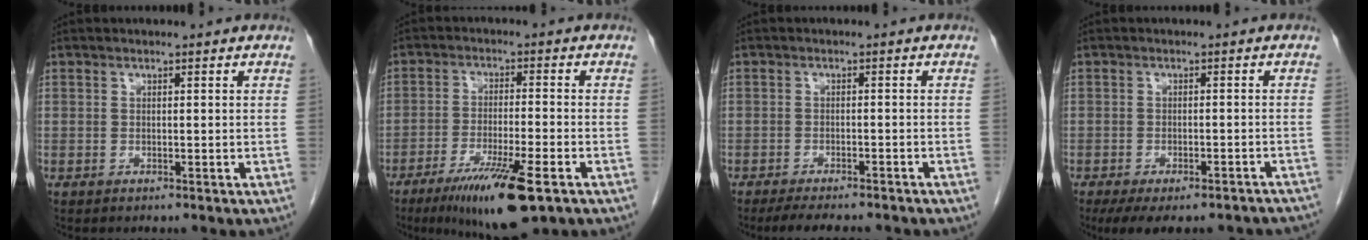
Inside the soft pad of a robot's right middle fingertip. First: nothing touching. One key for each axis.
{"total": 11.7, "fx": -6.7, "fy": 1.1, "fz": 9.5, "tx": -0.167, "ty": -0.030, "tz": -0.108}
{"total": 9.5, "fx": -8.2, "fy": 1.9, "fz": 4.4, "tx": -0.066, "ty": -0.011, "tz": -0.110}
{"total": 15.4, "fx": -12.9, "fy": 4.7, "fz": 7.0, "tx": -0.110, "ty": -0.006, "tz": -0.152}